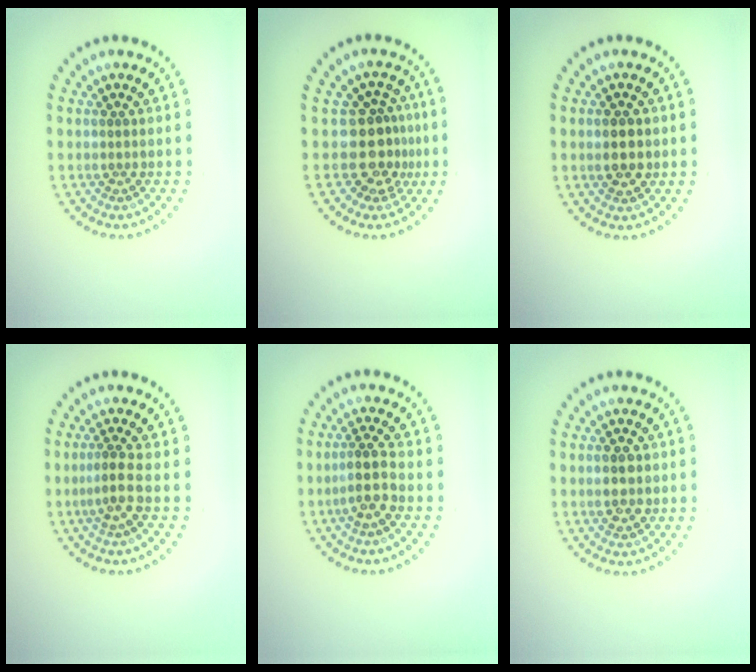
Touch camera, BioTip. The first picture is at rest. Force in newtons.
{"total": 3.5, "press": 2.7, "slide": 2.3}
{"total": 2.5, "press": 2.5, "slide": 0.2}
{"total": 2.2, "press": 1.7, "slide": 1.4}
{"total": 2.5, "press": 2.0, "slide": 1.5}
{"total": 2.1, "press": 2.1, "slide": 0.3}